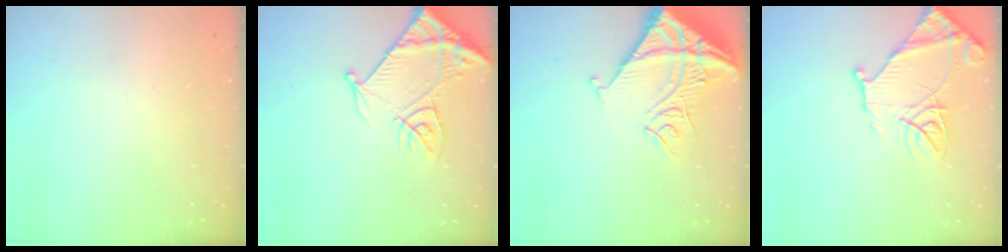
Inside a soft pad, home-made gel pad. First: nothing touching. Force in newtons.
{"total": 13.7, "press": 13.6, "slide": 1.6}
{"total": 16.8, "press": 16.6, "slide": 2.1}
{"total": 15.2, "press": 15.2, "slide": 1.5}